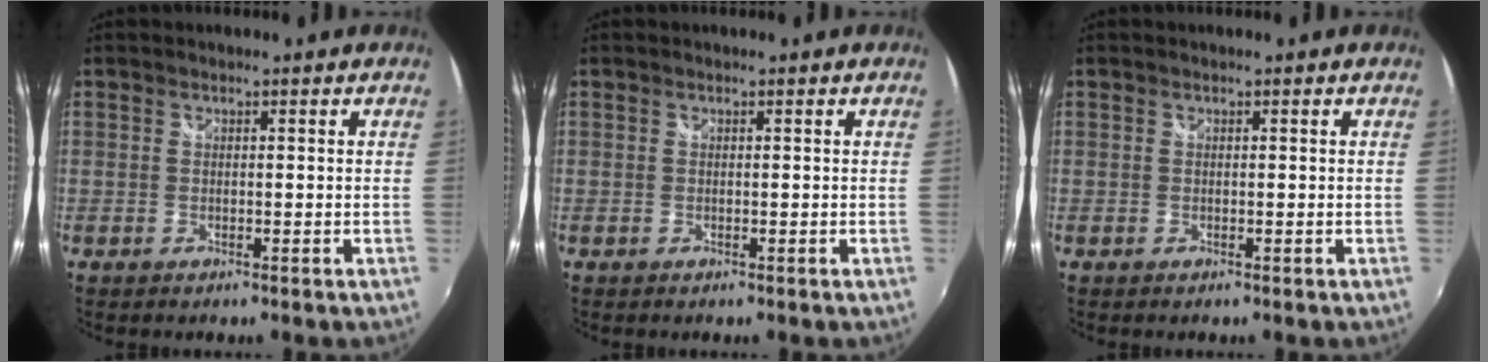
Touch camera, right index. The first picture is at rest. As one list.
[{"total": 0.0}, {"total": 0.0}]